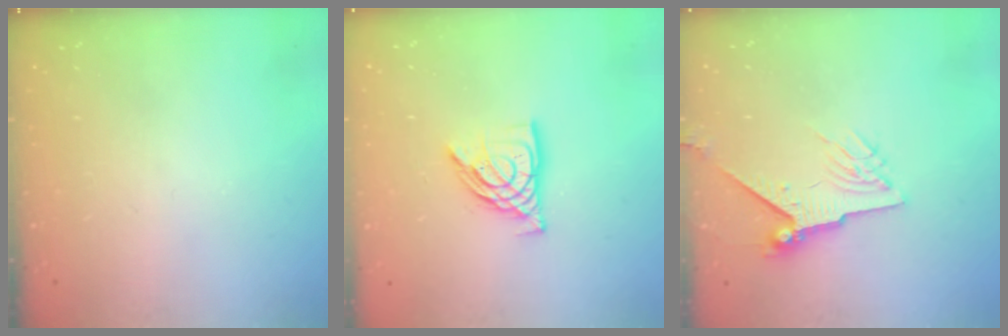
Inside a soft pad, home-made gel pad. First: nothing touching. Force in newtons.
{"total": 10.7, "press": 10.6, "slide": 1.2}
{"total": 9.1, "press": 9.1, "slide": 1.0}